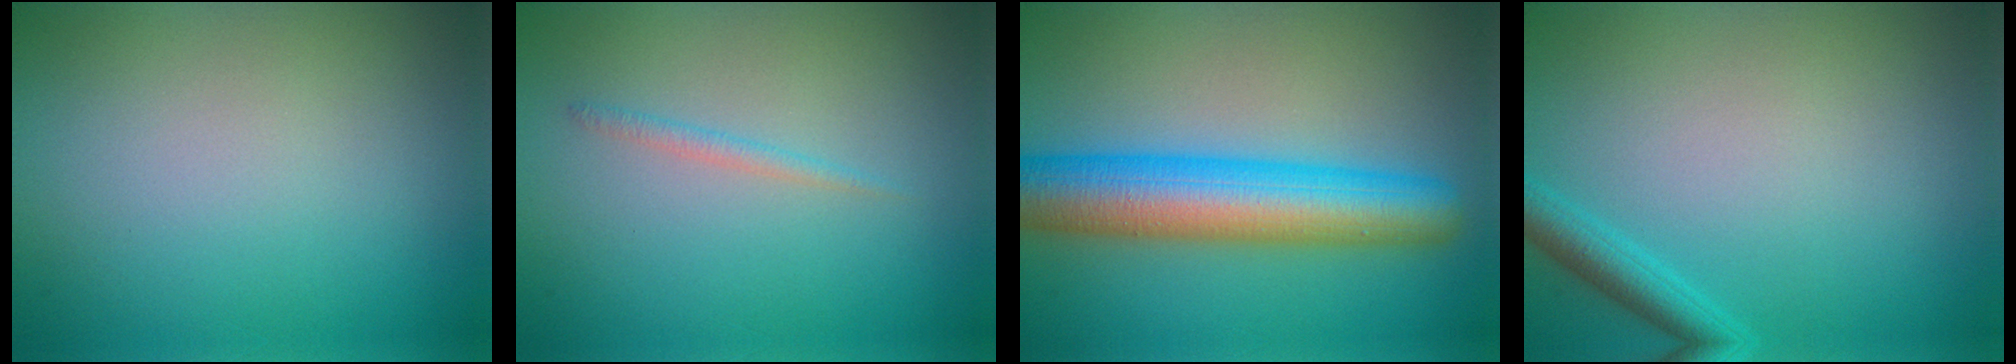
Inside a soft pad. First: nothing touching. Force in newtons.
{"total": 0.9, "press": 0.9, "slide": 0.1}
{"total": 8.9, "press": 8.9, "slide": 0.2}
{"total": 2.3, "press": 2.2, "slide": 0.2}